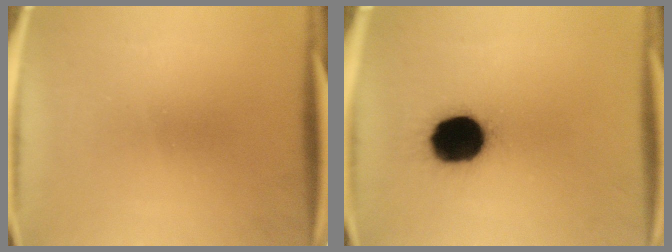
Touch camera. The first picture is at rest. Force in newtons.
{"total": 16.8}